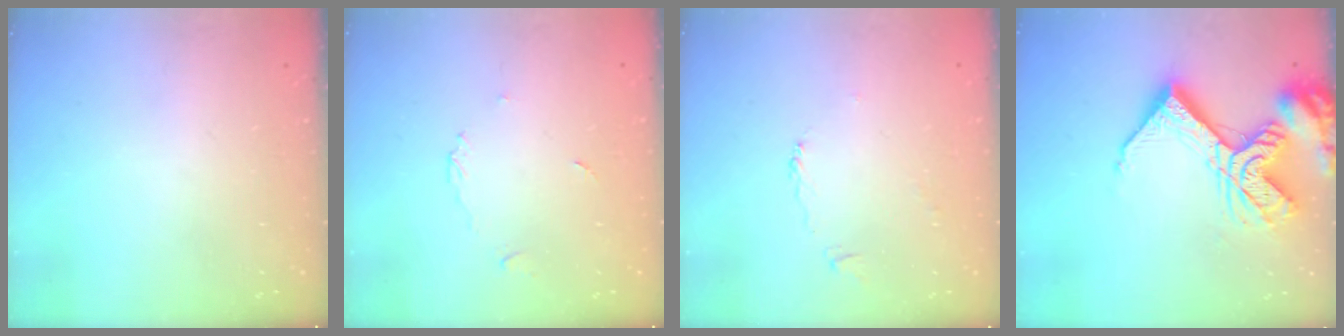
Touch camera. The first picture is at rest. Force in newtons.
{"total": 3.8, "press": 3.8, "slide": 0.5}
{"total": 1.8, "press": 1.8, "slide": 0.4}
{"total": 19.5, "press": 19.4, "slide": 2.2}